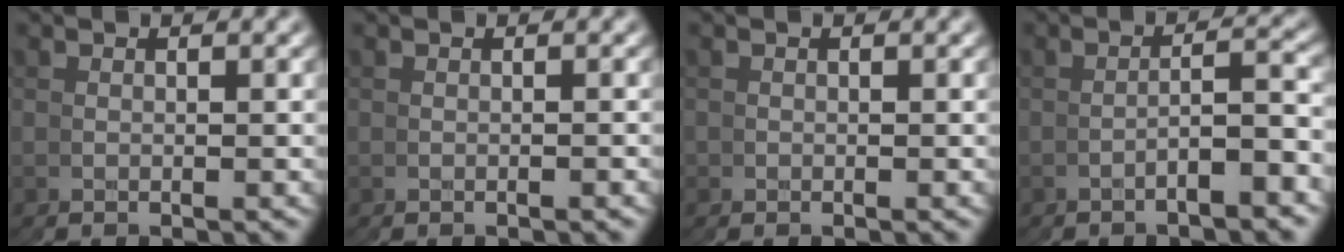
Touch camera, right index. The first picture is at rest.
{"total": 0.0}
{"total": 0.9, "force": [-0.4, 0.4, -0.7], "torque": [0.013, -0.004, -0.006]}
{"total": 2.9, "force": [-2.0, -0.7, 2.0], "torque": [-0.018, 0.013, -0.040]}